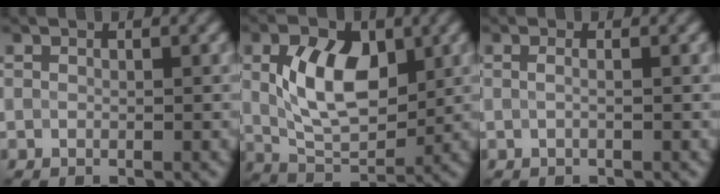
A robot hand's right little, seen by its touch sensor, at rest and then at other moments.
{"total": 7.4, "force": [1.6, 4.3, 5.8], "torque": [-0.112, 0.002, 0.031]}
{"total": 0.7, "force": [0.1, 0.1, 0.7], "torque": [-0.012, -0.005, -0.006]}